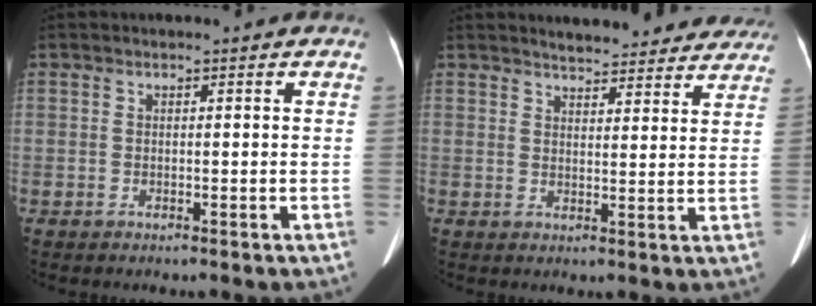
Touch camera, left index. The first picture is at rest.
{"total": 14.1, "force": [13.1, 3.4, 3.8], "torque": [-0.023, -0.001, 0.147]}